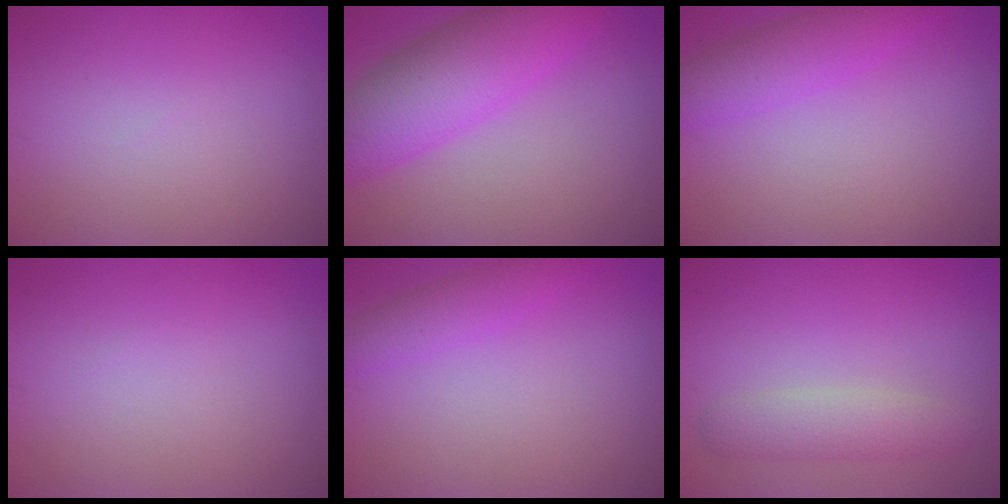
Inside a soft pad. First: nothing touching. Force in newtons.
{"total": 7.6, "press": 7.6, "slide": 0.2}
{"total": 3.6, "press": 3.6, "slide": 0.1}
{"total": 0.0}
{"total": 2.2, "press": 2.2, "slide": 0.2}
{"total": 2.7, "press": 2.7, "slide": 0.1}